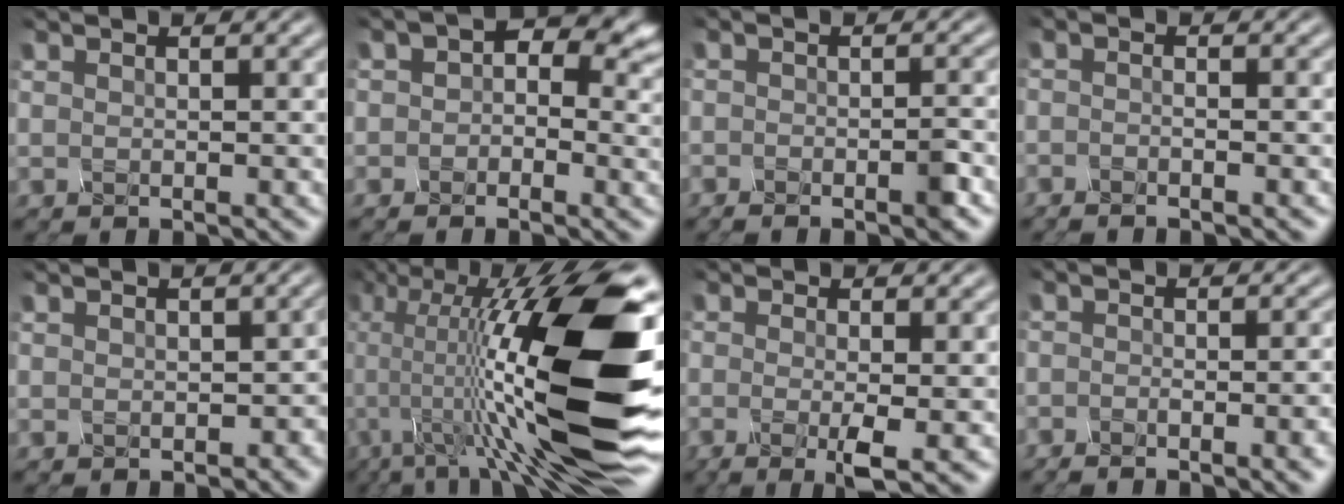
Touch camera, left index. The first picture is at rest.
{"total": 4.8, "force": [0.9, 3.2, 3.5], "torque": [-0.040, 0.005, 0.019]}
{"total": 2.4, "force": [-2.3, -0.4, 0.5], "torque": [-0.020, -0.004, -0.018]}
{"total": 1.8, "force": [-1.8, 0.1, 0.3], "torque": [0.005, -0.005, -0.025]}
{"total": 0.7, "force": [-0.5, 0.3, 0.4], "torque": [-0.017, 0.000, 0.019]}
{"total": 16.5, "force": [-2.3, 3.5, 16.0], "torque": [-0.276, 0.033, -0.022]}
{"total": 3.1, "force": [-1.7, 0.0, 2.6], "torque": [-0.061, -0.008, -0.007]}
{"total": 4.4, "force": [-3.4, 1.1, 2.6], "torque": [-0.011, 0.000, -0.029]}